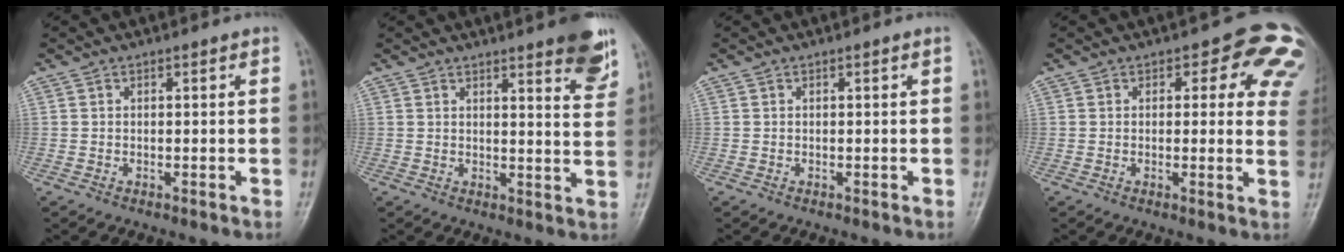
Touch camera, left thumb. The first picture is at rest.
{"total": 8.7, "force": [5.7, 1.8, 6.4], "torque": [-0.059, -0.033, 0.066]}
{"total": 0.0}
{"total": 10.7, "force": [5.3, 5.8, 7.2], "torque": [-0.023, -0.018, 0.038]}